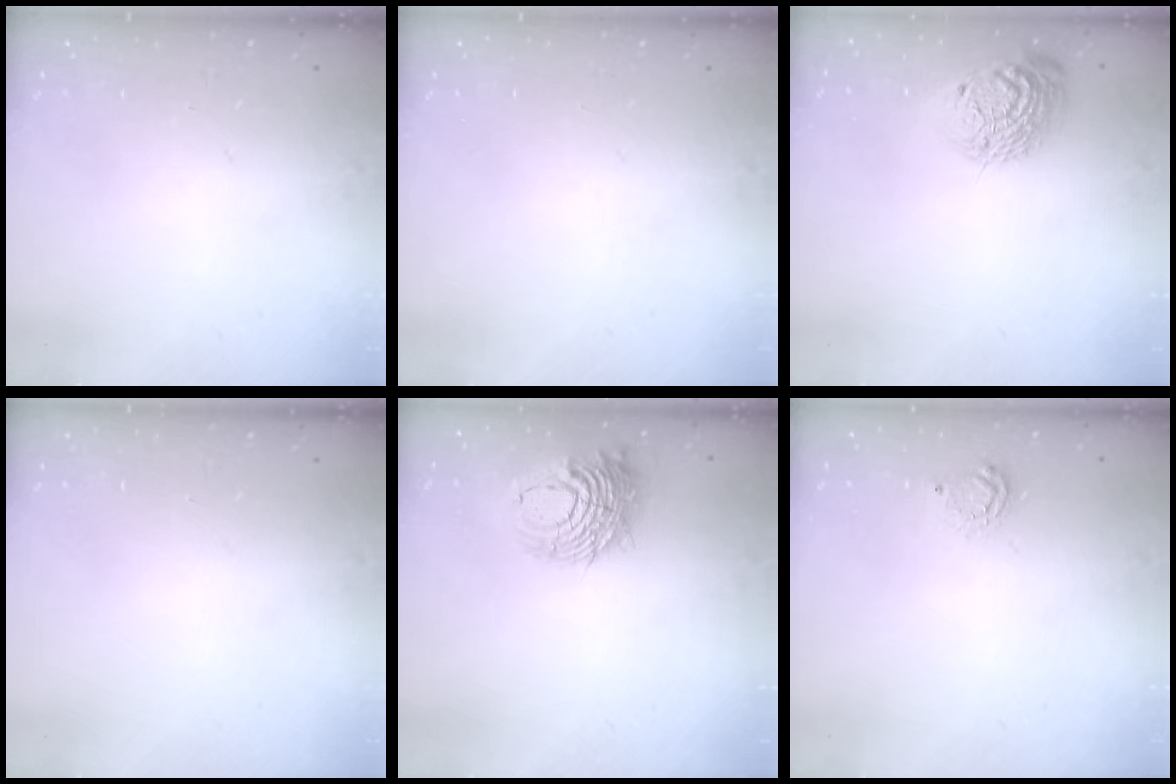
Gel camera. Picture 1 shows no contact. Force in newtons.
{"total": 0.0}
{"total": 15.1, "press": 15.1, "slide": 0.7}
{"total": 0.0}
{"total": 12.2, "press": 12.1, "slide": 1.3}
{"total": 6.2, "press": 6.2, "slide": 0.4}